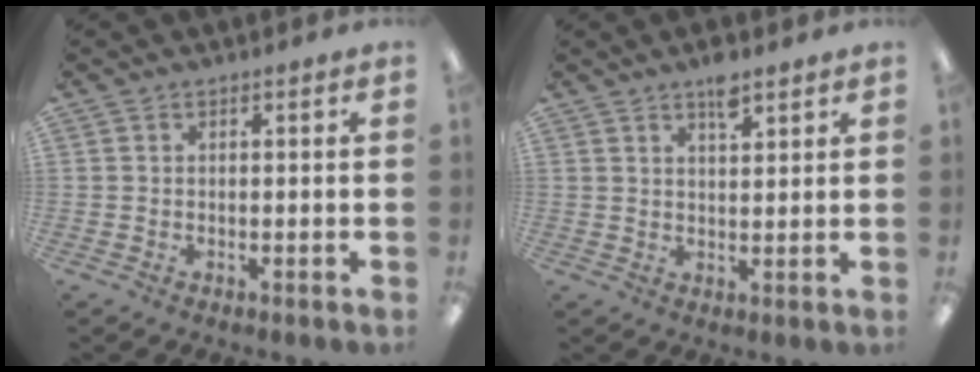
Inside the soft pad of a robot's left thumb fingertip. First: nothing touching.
{"total": 7.2, "force": [5.4, 2.4, 4.1], "torque": [-0.061, -0.030, 0.091]}